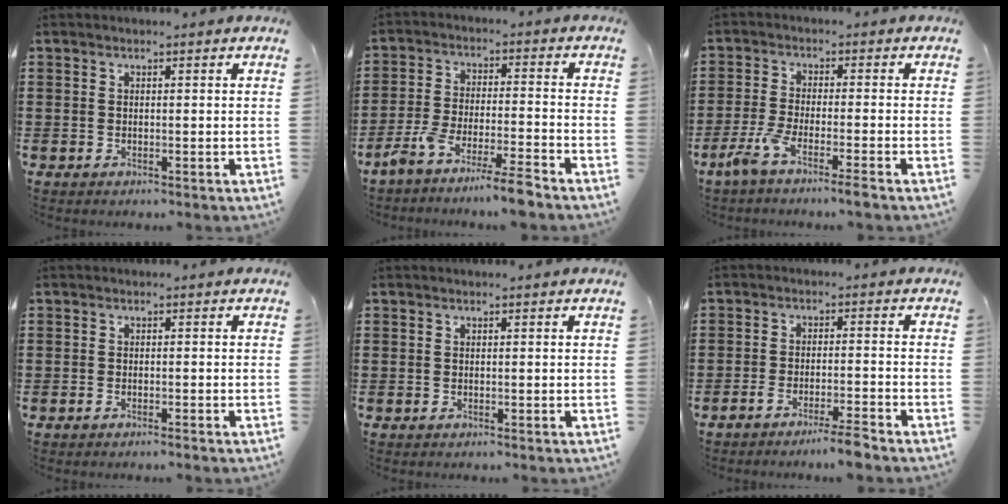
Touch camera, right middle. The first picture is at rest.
{"total": 7.0, "force": [-6.3, -0.5, 3.2], "torque": [-0.068, -0.015, -0.123]}
{"total": 5.1, "force": [-3.8, -0.1, 3.4], "torque": [-0.083, -0.016, -0.075]}
{"total": 0.6, "force": [-0.5, 0.0, 0.3], "torque": [-0.007, -0.001, -0.011]}
{"total": 0.0}
{"total": 3.9, "force": [-3.4, -0.2, 1.9], "torque": [-0.030, -0.001, -0.064]}